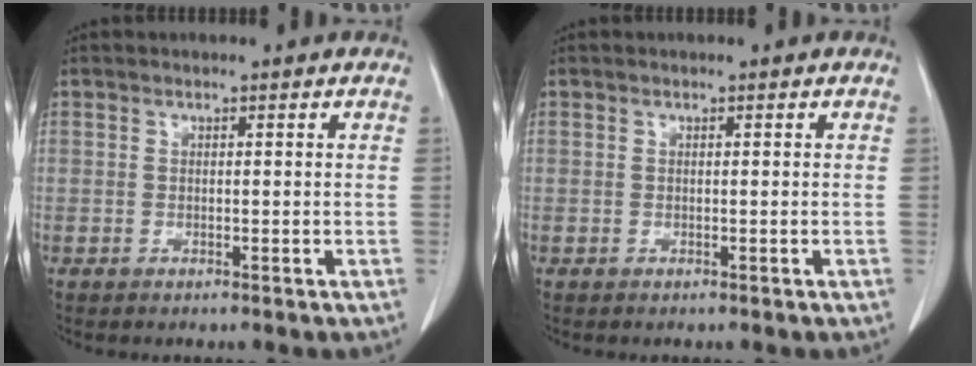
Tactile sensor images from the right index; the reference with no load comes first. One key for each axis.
{"total": 0.0}